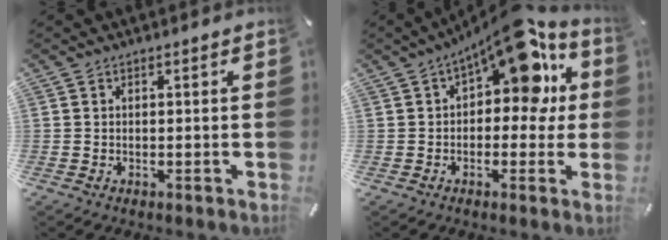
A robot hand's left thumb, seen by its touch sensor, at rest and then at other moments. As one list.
[{"total": 14.2, "force": [7.1, 6.7, 10.3], "torque": [-0.137, -0.048, 0.118]}]